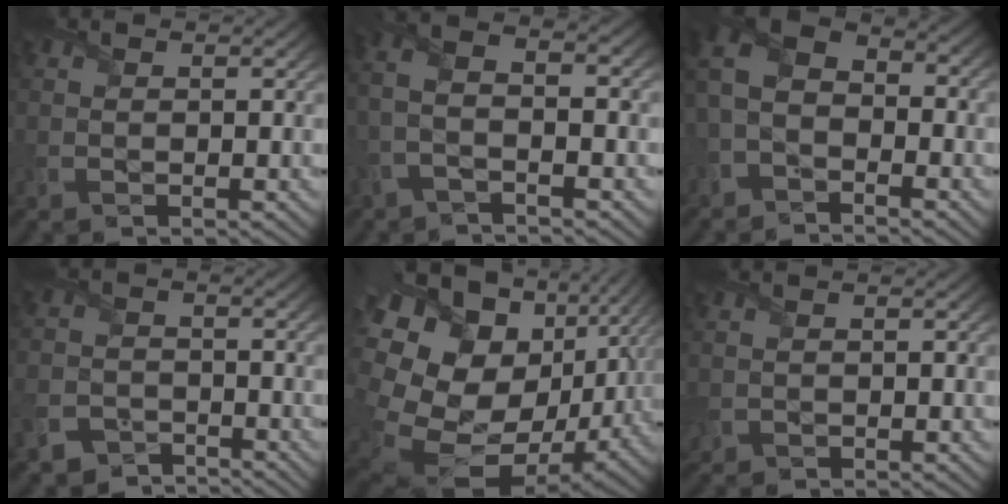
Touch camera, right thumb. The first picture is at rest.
{"total": 5.9, "force": [-1.3, 2.0, 5.4], "torque": [-0.126, 0.015, -0.041]}
{"total": 7.2, "force": [-2.0, 4.9, 5.0], "torque": [-0.127, -0.003, -0.046]}
{"total": 5.3, "force": [-4.1, 3.1, 1.3], "torque": [-0.034, -0.015, -0.083]}
{"total": 20.2, "force": [-1.2, 14.6, 13.9], "torque": [-0.333, -0.041, 0.025]}
{"total": 0.8, "force": [0.0, 0.8, 0.2], "torque": [-0.013, -0.002, -0.001]}